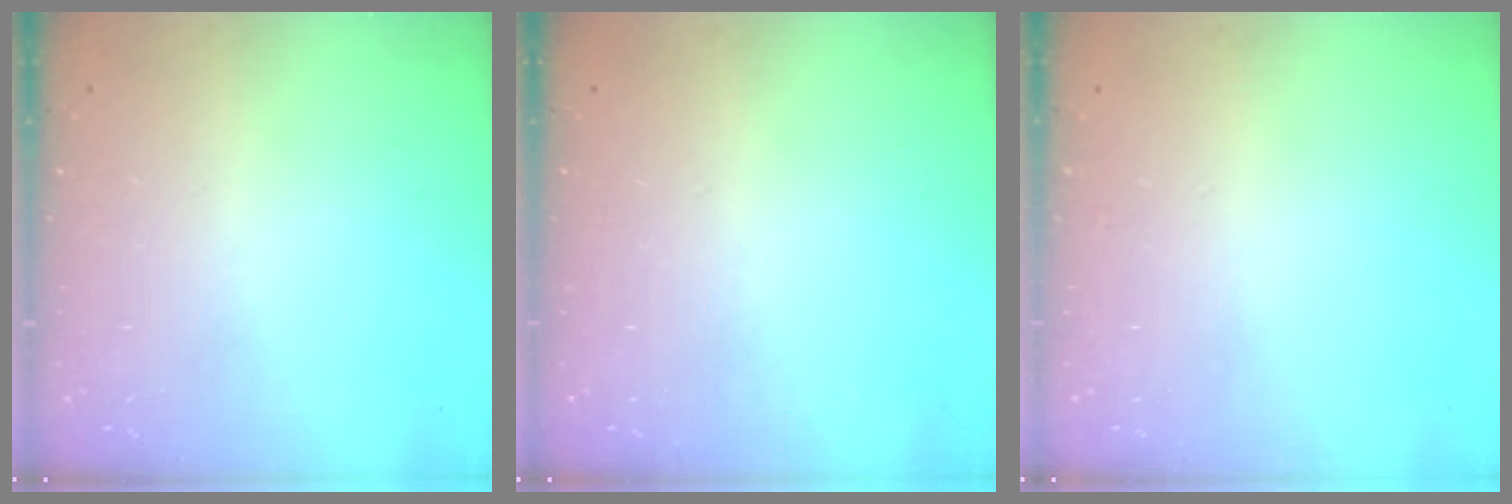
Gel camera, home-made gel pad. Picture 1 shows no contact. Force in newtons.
{"total": 0.0}
{"total": 0.0}